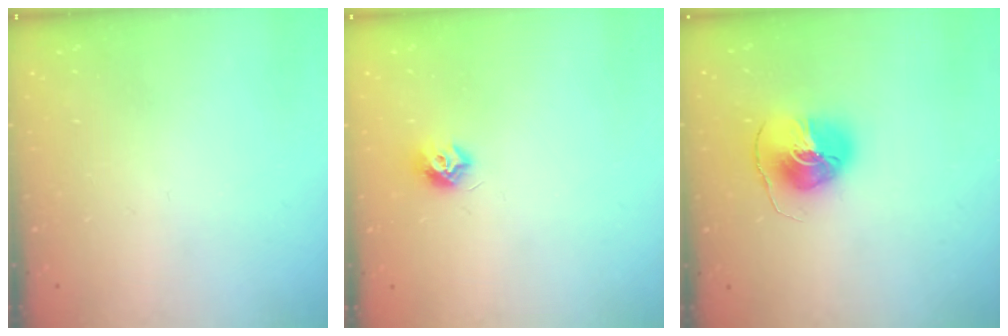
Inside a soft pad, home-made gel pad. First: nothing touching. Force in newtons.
{"total": 7.3, "press": 7.3, "slide": 0.3}
{"total": 8.7, "press": 8.7, "slide": 0.6}